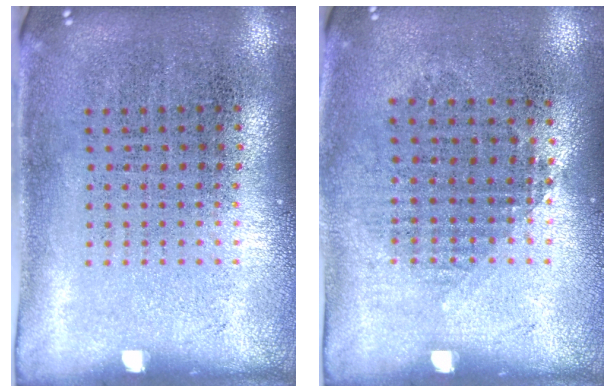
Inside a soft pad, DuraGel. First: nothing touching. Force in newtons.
{"total": 0.9, "press": 0.8, "slide": 0.4}